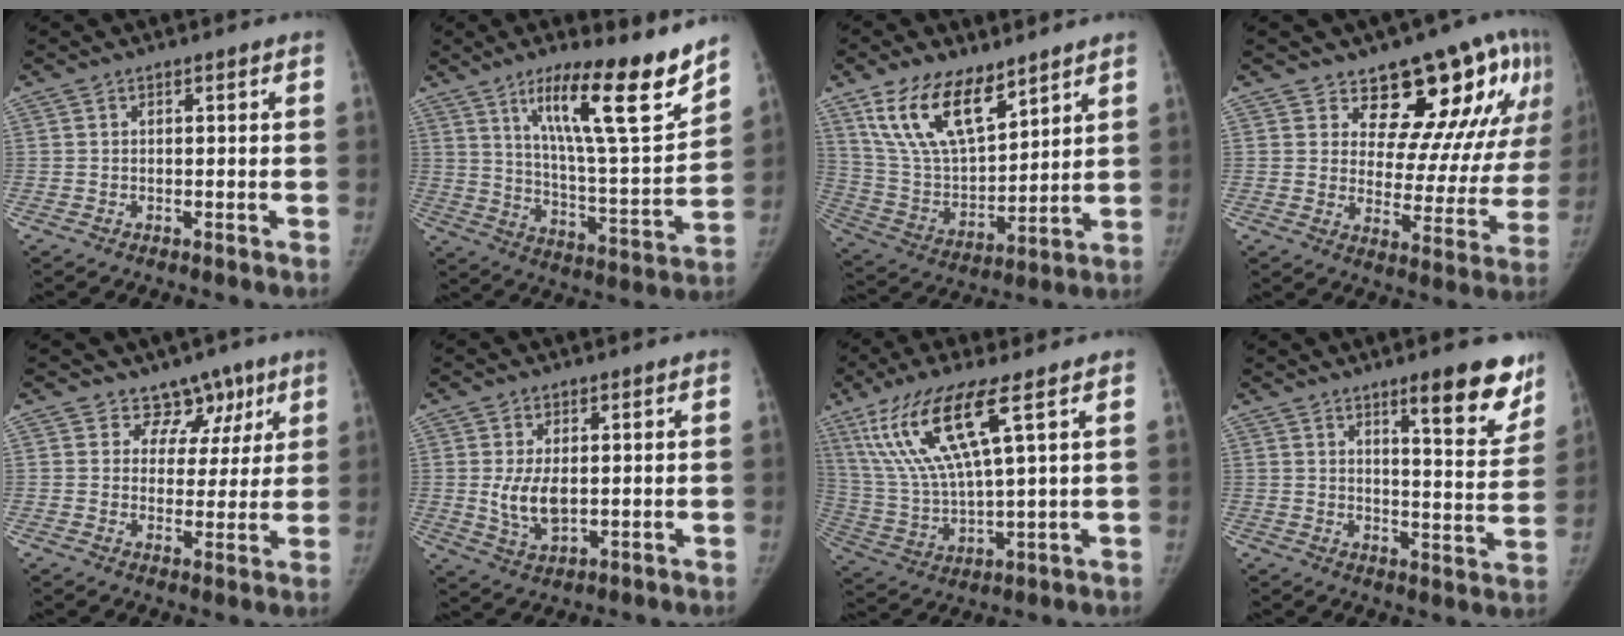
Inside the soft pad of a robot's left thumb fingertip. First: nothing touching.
{"total": 19.9, "force": [13.1, 2.9, 14.7], "torque": [-0.204, -0.079, 0.220]}
{"total": 17.1, "force": [10.8, 7.9, 10.5], "torque": [-0.163, -0.051, 0.219]}
{"total": 18.5, "force": [12.0, 7.9, 11.6], "torque": [-0.101, -0.076, 0.156]}
{"total": 7.6, "force": [5.0, 5.6, 0.8], "torque": [0.040, -0.023, 0.069]}
{"total": 6.4, "force": [0.4, 3.5, 5.4], "torque": [-0.100, -0.015, 0.017]}
{"total": 16.3, "force": [7.8, 2.9, 14.0], "torque": [-0.310, -0.029, 0.161]}
{"total": 13.3, "force": [8.8, 3.1, 9.6], "torque": [-0.085, -0.057, 0.122]}